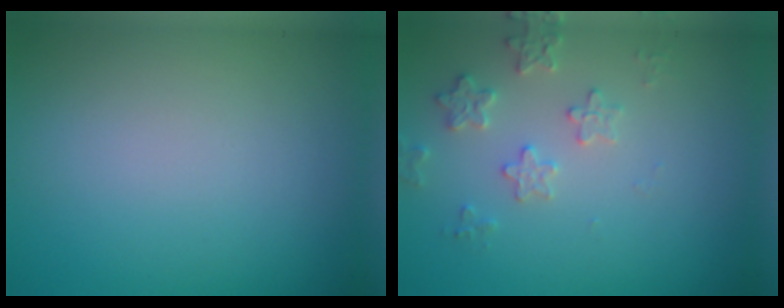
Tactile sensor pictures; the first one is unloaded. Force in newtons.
{"total": 2.5, "press": 2.4, "slide": 0.6}